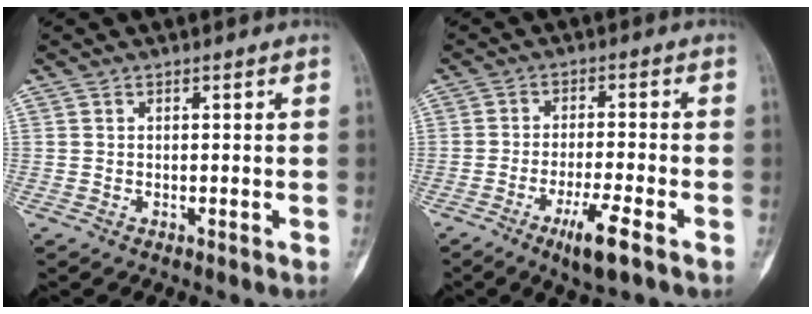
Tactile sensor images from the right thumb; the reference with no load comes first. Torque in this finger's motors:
{"motor_torque": [1.10, 0.88, 0.83, -0.72, 0.26]}